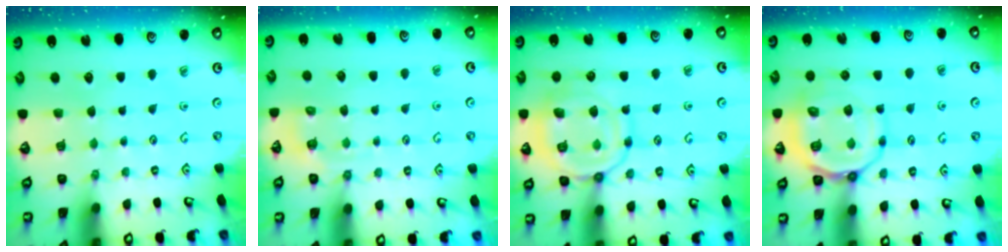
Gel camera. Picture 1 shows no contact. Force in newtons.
{"total": 2.9, "press": 2.6, "slide": 1.2}
{"total": 13.7, "press": 13.7, "slide": 1.2}
{"total": 12.5, "press": 12.2, "slide": 2.5}